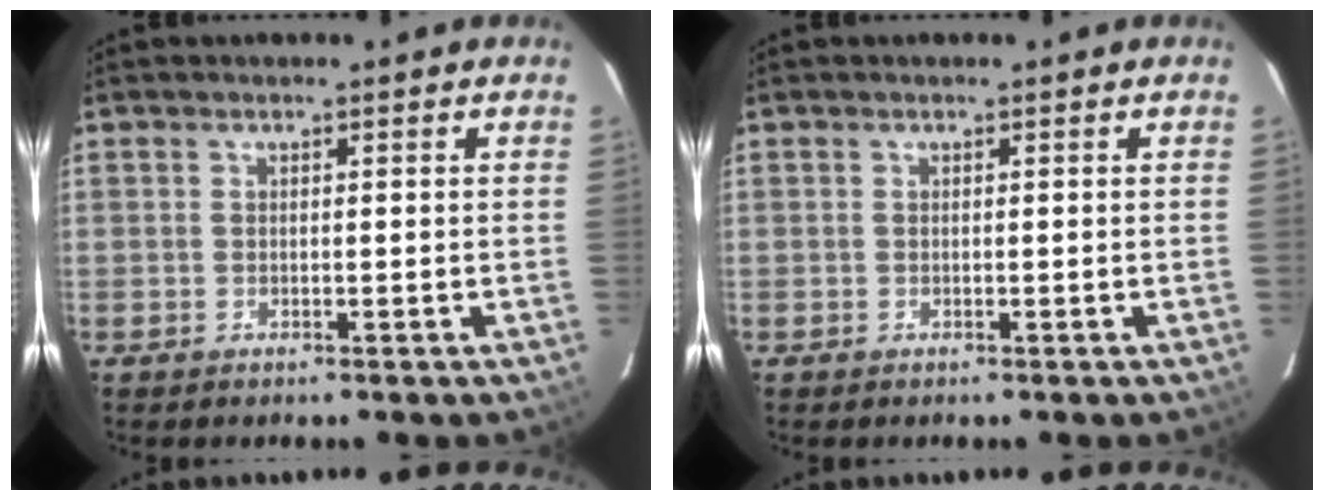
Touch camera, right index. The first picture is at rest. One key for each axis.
{"total": 0.0}